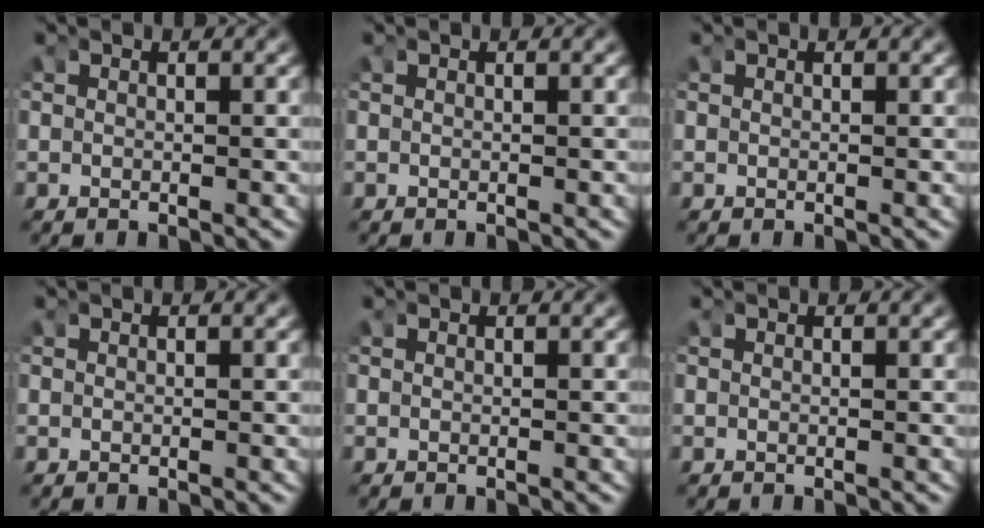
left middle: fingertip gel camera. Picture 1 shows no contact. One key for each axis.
{"total": 0.0}
{"total": 0.0}
{"total": 0.0}
{"total": 0.0}
{"total": 0.0}